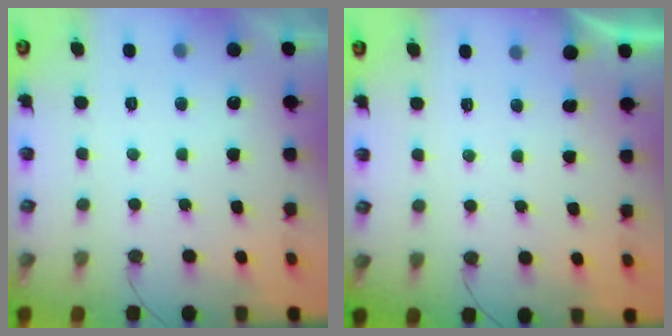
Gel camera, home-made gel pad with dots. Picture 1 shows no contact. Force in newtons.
{"total": 0.7, "press": 0.7, "slide": 0.1}